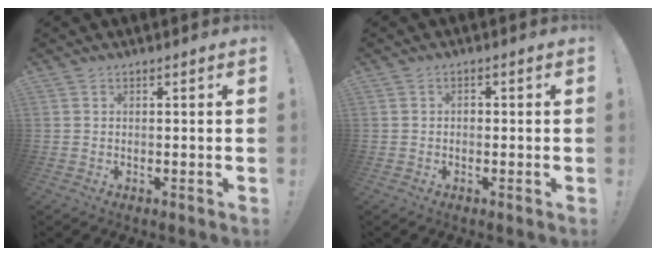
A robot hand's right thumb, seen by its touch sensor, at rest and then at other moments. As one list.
[{"total": 1.3, "force": [-0.8, 0.8, 0.7], "torque": [-0.012, 0.004, -0.014]}]